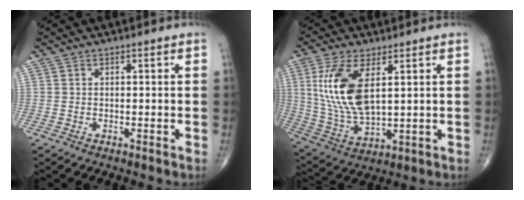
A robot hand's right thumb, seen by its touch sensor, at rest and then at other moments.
{"total": 14.5, "force": [4.1, 6.6, 12.2], "torque": [-0.256, -0.017, 0.092]}